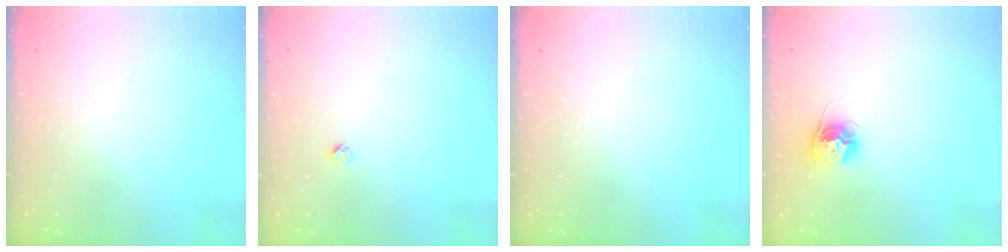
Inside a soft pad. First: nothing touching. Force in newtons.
{"total": 1.9, "press": 1.9, "slide": 0.1}
{"total": 0.0}
{"total": 10.3, "press": 10.3, "slide": 0.6}